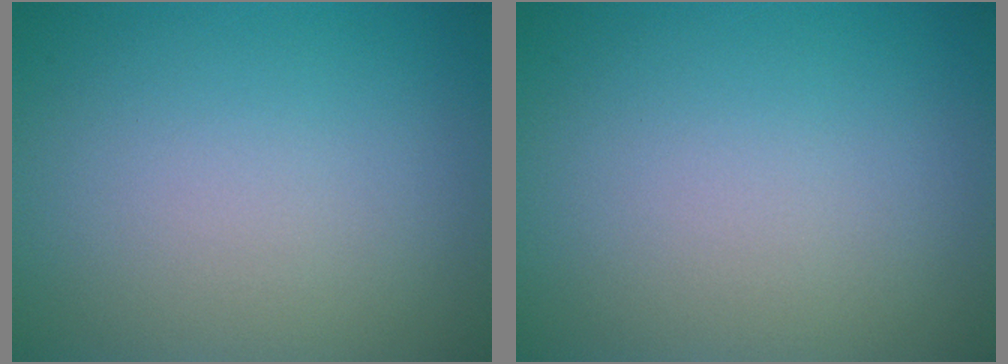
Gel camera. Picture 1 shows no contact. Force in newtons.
{"total": 0.0}